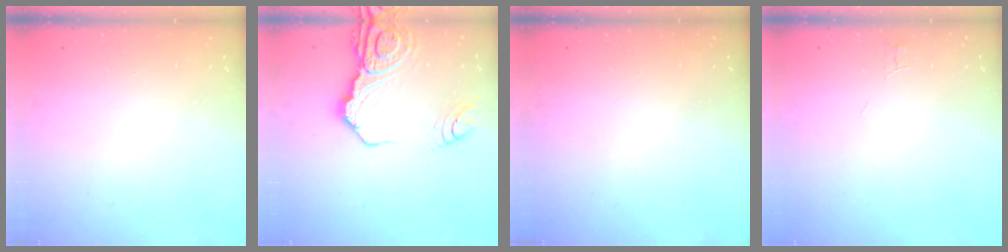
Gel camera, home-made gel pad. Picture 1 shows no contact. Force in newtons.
{"total": 17.5, "press": 17.4, "slide": 2.0}
{"total": 0.0}
{"total": 3.5, "press": 3.5, "slide": 0.2}